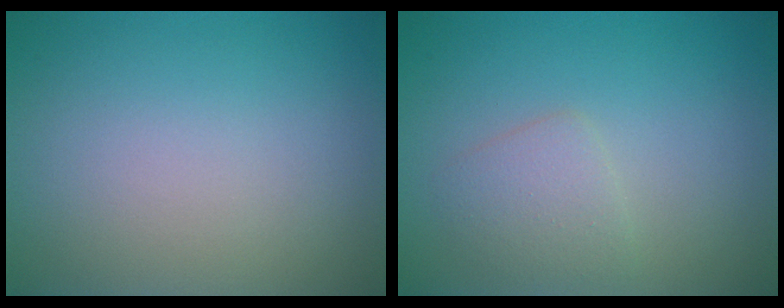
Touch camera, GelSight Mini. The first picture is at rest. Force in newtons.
{"total": 1.9, "press": 1.9, "slide": 0.0}